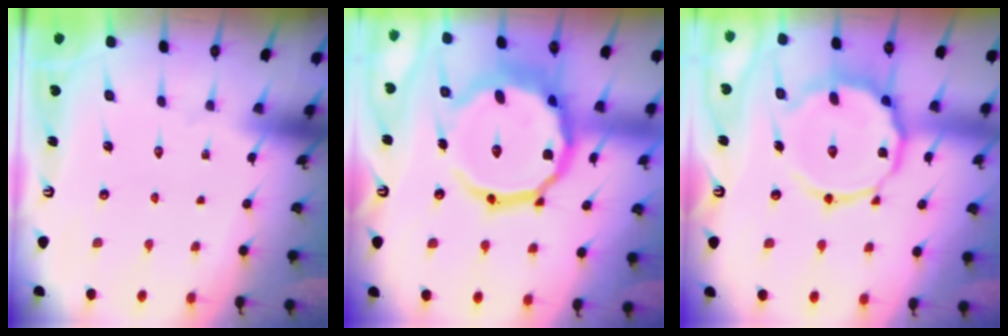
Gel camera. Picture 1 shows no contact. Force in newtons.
{"total": 22.9, "press": 22.8, "slide": 1.9}
{"total": 14.1, "press": 14.1, "slide": 1.3}